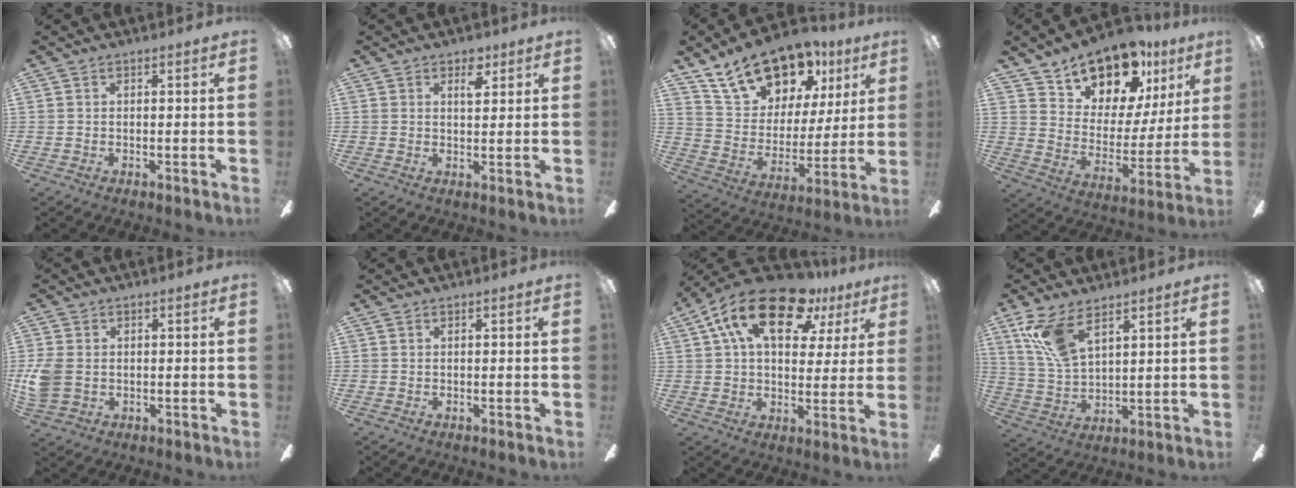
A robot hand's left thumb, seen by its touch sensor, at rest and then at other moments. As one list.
[{"total": 4.4, "force": [2.8, 2.1, 2.6], "torque": [-0.026, -0.009, 0.043]}, {"total": 20.5, "force": [14.4, 11.3, 9.1], "torque": [-0.154, -0.081, 0.263]}, {"total": 16.7, "force": [13.3, 8.3, 5.9], "torque": [-0.101, -0.093, 0.240]}, {"total": 6.1, "force": [0.2, 4.7, 3.8], "torque": [-0.094, 0.007, 0.005]}, {"total": 0.0}, {"total": 19.6, "force": [10.9, 9.6, 13.2], "torque": [-0.231, -0.036, 0.187]}, {"total": 11.5, "force": [7.6, 4.1, 7.6], "torque": [-0.168, -0.020, 0.143]}]